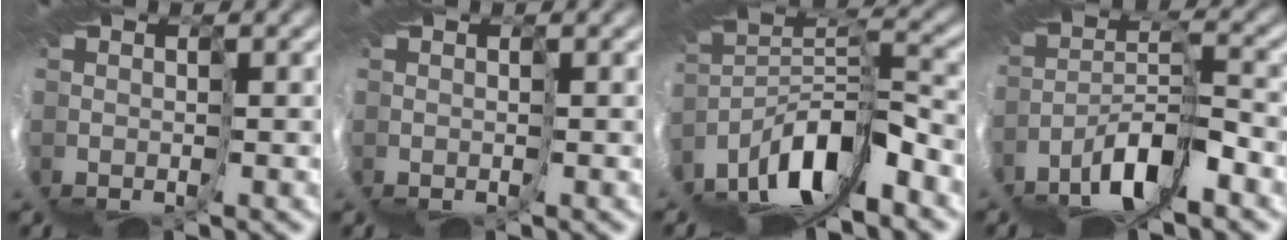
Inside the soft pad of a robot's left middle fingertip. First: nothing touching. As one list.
[{"total": 0.0}, {"total": 6.0, "force": [-4.0, -2.6, 3.6], "torque": [-0.062, 0.015, -0.051]}, {"total": 5.5, "force": [-4.1, -2.7, 2.5], "torque": [-0.051, 0.003, -0.054]}]